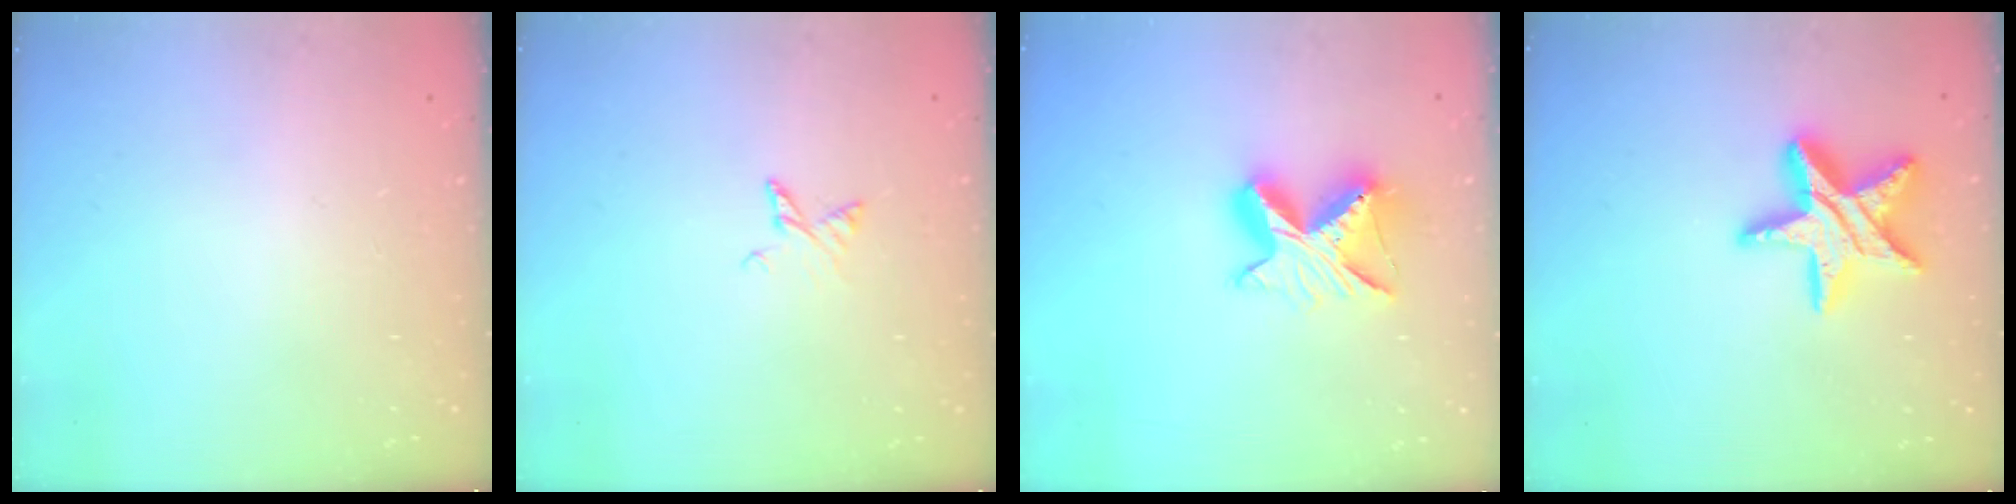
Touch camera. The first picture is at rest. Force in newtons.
{"total": 3.5, "press": 3.5, "slide": 0.3}
{"total": 9.6, "press": 9.5, "slide": 0.8}
{"total": 15.9, "press": 15.9, "slide": 1.2}